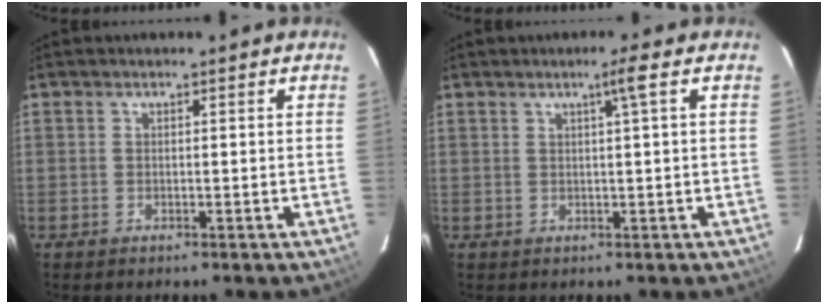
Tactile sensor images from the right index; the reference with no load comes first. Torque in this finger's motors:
{"motor_torque": [0.01, 0.00, 0.01, 0.04]}